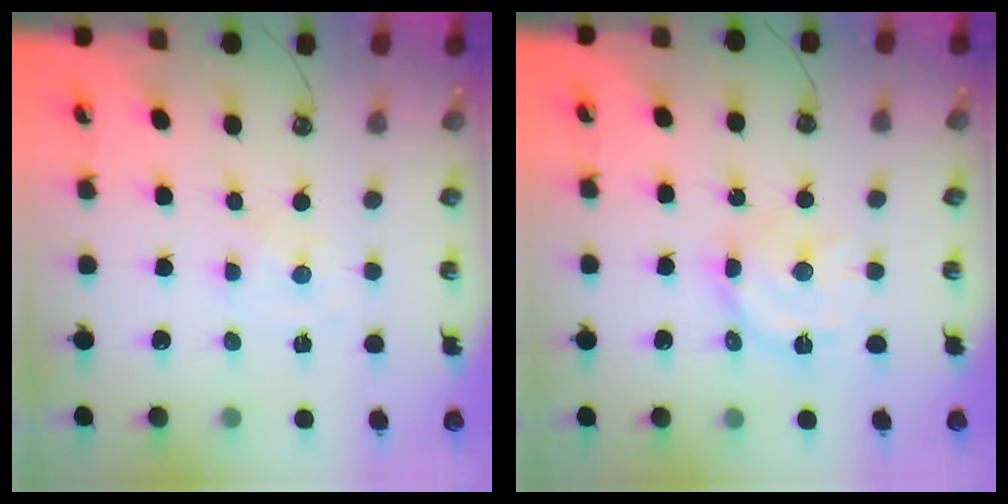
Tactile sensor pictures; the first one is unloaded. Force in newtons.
{"total": 12.6, "press": 12.5, "slide": 1.2}